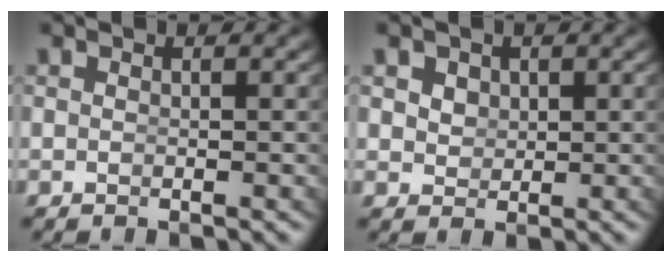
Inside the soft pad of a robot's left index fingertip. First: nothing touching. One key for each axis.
{"total": 1.8, "fx": 1.0, "fy": 1.3, "fz": 0.8, "tx": -0.015, "ty": -0.015, "tz": 0.031}